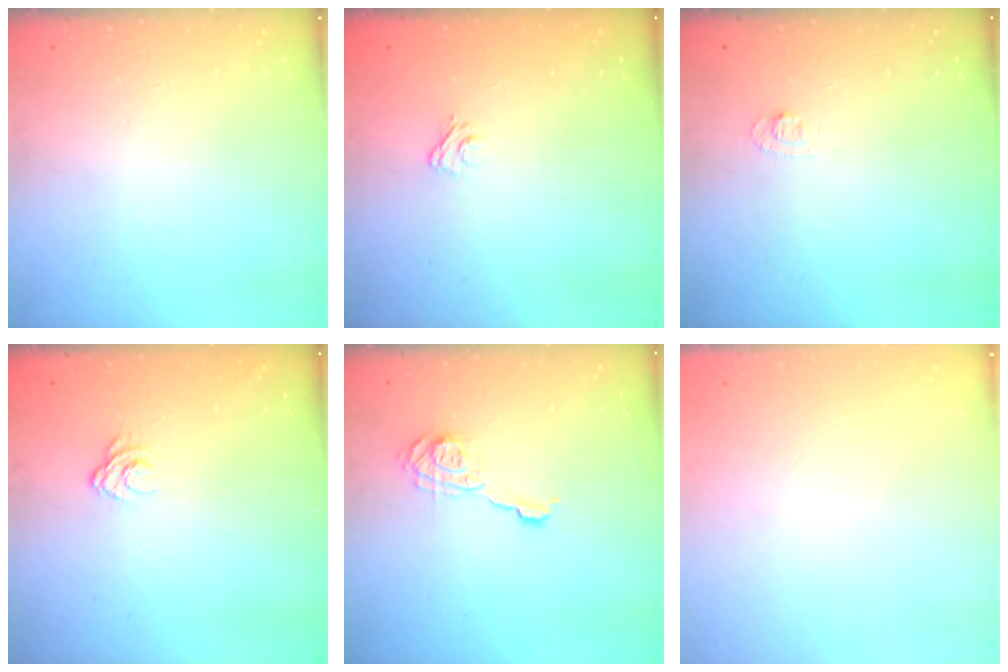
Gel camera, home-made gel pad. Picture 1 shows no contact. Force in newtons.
{"total": 2.9, "press": 2.6, "slide": 1.2}
{"total": 4.1, "press": 4.1, "slide": 0.5}
{"total": 5.1, "press": 4.9, "slide": 1.3}
{"total": 9.6, "press": 9.6, "slide": 0.5}
{"total": 2.7, "press": 2.6, "slide": 0.8}